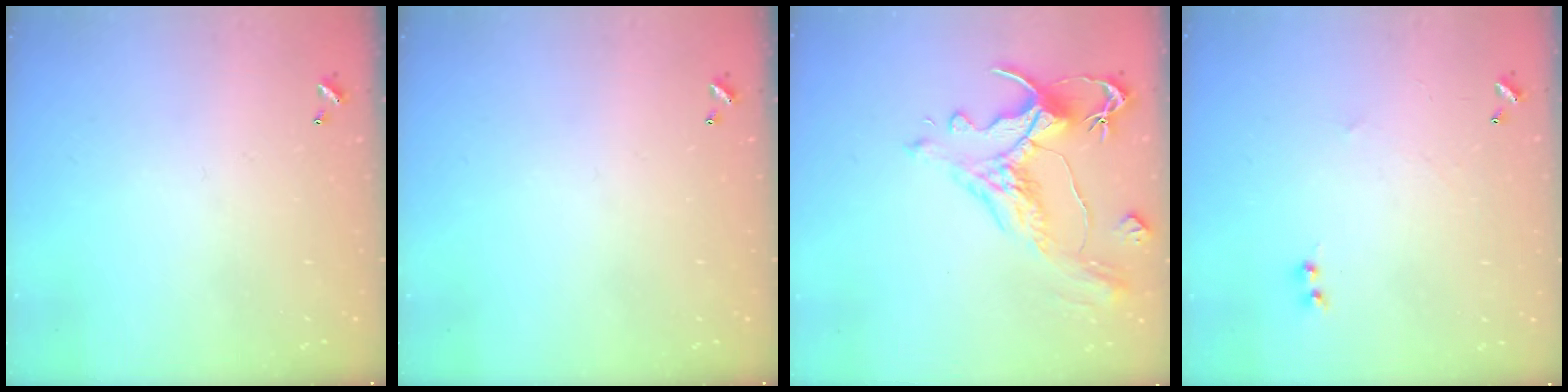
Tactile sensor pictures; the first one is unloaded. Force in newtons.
{"total": 0.0}
{"total": 1.7, "press": 0.9, "slide": 1.5}
{"total": 1.1, "press": 0.9, "slide": 0.6}